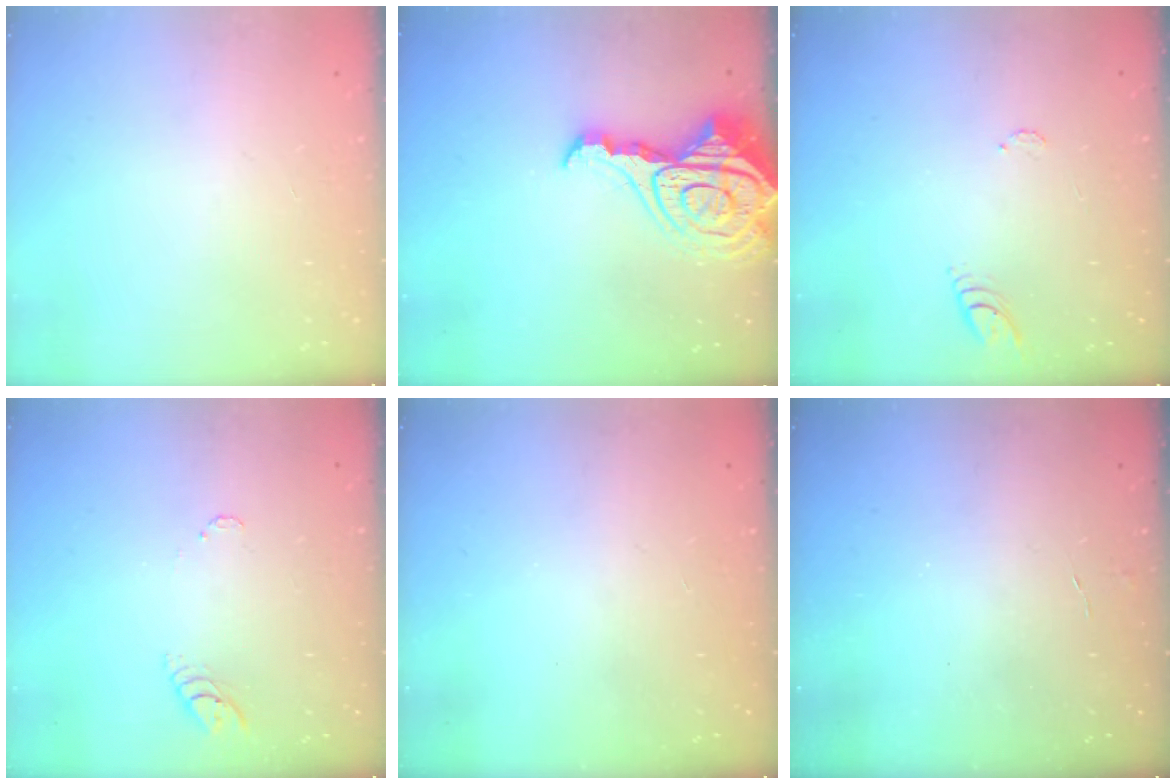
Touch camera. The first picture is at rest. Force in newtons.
{"total": 17.8, "press": 17.7, "slide": 2.0}
{"total": 7.7, "press": 7.6, "slide": 0.7}
{"total": 3.9, "press": 3.9, "slide": 0.2}
{"total": 0.0}
{"total": 2.8, "press": 2.8, "slide": 0.3}